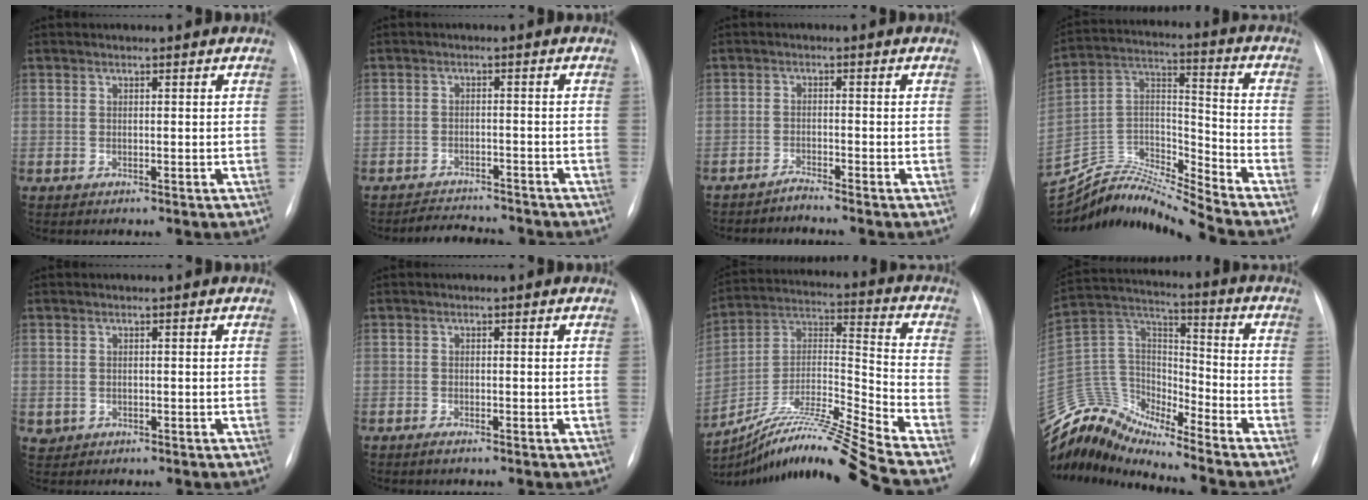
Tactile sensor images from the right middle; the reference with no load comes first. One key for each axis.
{"total": 5.6, "fx": -5.4, "fy": 1.2, "fz": 0.8, "tx": -0.011, "ty": -0.001, "tz": -0.081}
{"total": 1.9, "fx": -1.8, "fy": -0.7, "fz": -0.1, "tx": 0.003, "ty": -0.007, "tz": -0.033}
{"total": 18.3, "fx": -17.8, "fy": -1.9, "fz": 3.7, "tx": -0.071, "ty": 0.026, "tz": -0.321}
{"total": 1.1, "fx": -0.2, "fy": 1.1, "fz": 0.2, "tx": -0.003, "ty": 0.002, "tz": 0.001}
{"total": 0.9, "fx": -0.7, "fy": 0.1, "fz": 0.5, "tx": -0.014, "ty": -0.002, "tz": -0.012}
{"total": 21.0, "fx": -17.9, "fy": -2.7, "fz": 10.7, "tx": -0.222, "ty": -0.005, "tz": -0.323}
{"total": 14.2, "fx": -13.9, "fy": 1.4, "fz": 2.5, "tx": -0.057, "ty": 0.068, "tz": -0.273}